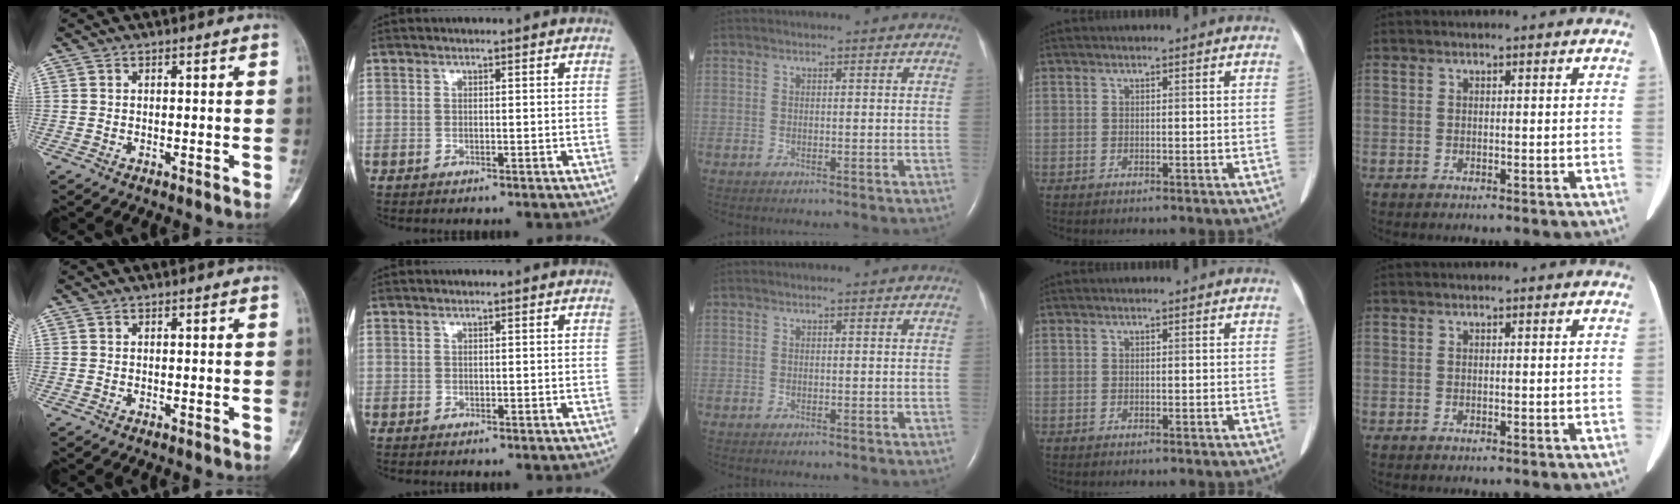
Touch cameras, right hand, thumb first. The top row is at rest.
{}